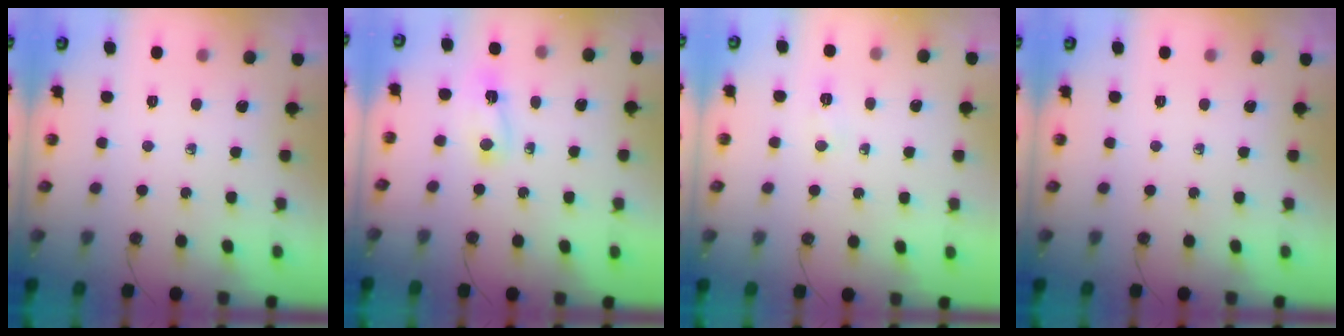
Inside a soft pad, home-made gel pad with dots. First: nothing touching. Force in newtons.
{"total": 2.8, "press": 2.7, "slide": 0.6}
{"total": 14.3, "press": 5.5, "slide": 13.2}
{"total": 0.0}